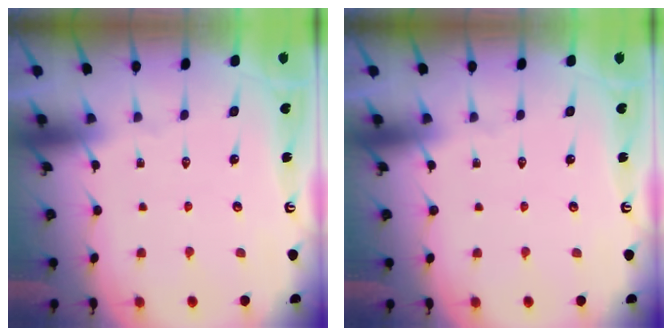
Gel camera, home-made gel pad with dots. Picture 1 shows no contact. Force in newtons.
{"total": 0.0}